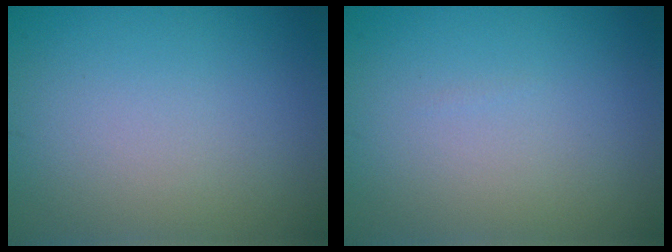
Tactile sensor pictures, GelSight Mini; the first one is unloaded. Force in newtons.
{"total": 0.0}